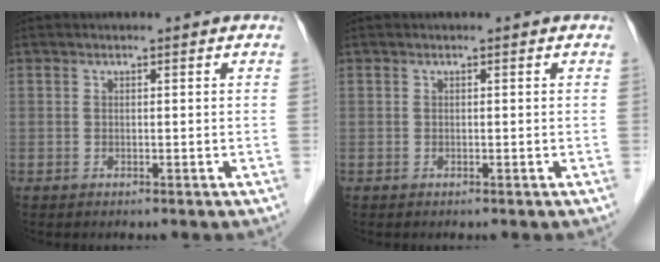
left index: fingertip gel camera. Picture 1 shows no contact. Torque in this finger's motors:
{"motor_torque": [0.01, 0.00, 0.00, 0.00]}